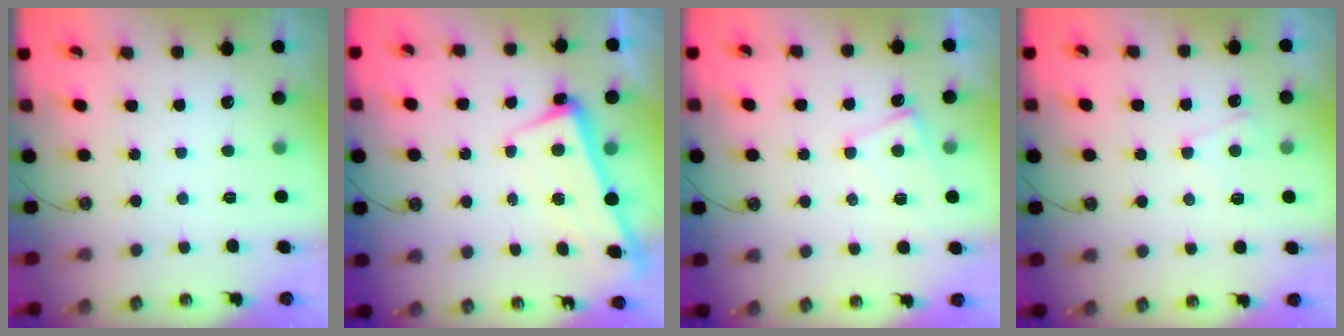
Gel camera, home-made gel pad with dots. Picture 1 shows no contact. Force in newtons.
{"total": 2.2, "press": 2.0, "slide": 0.8}
{"total": 2.6, "press": 2.5, "slide": 0.5}
{"total": 2.2, "press": 2.1, "slide": 0.6}